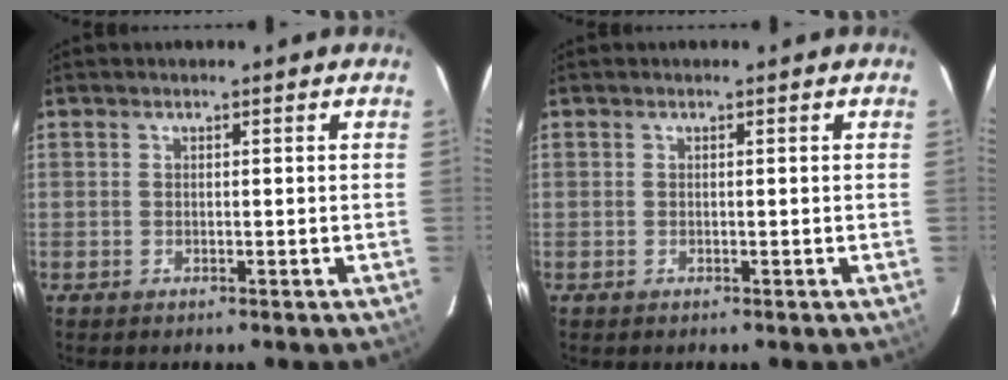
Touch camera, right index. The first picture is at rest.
{"total": 0.0}